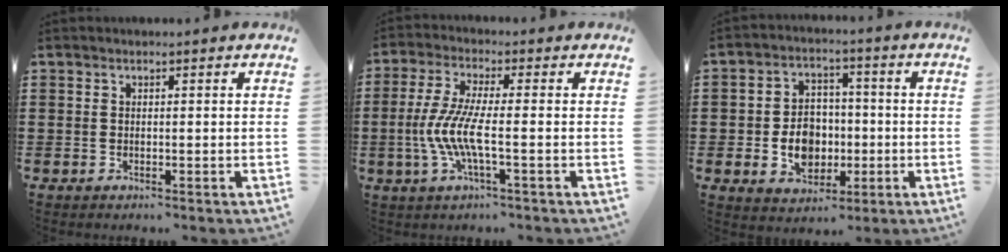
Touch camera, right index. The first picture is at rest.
{"total": 7.5, "force": [-1.9, 1.1, 7.2], "torque": [-0.174, -0.022, -0.048]}
{"total": 7.5, "force": [-1.2, 6.1, 4.2], "torque": [-0.077, 0.009, -0.021]}